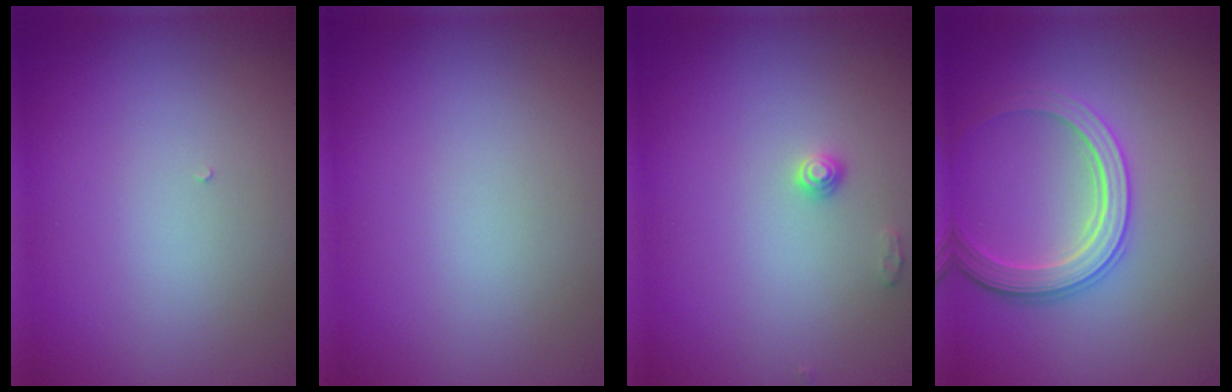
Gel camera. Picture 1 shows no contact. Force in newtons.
{"total": 0.0}
{"total": 1.0, "press": 1.0, "slide": 0.1}
{"total": 3.5, "press": 3.3, "slide": 1.4}